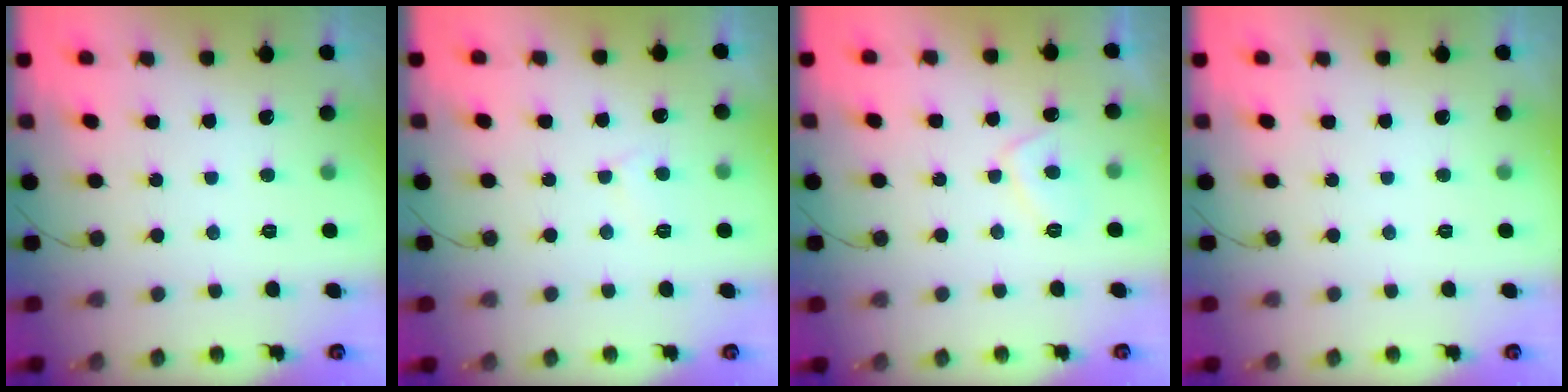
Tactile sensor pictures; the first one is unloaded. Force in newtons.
{"total": 3.6, "press": 3.6, "slide": 0.3}
{"total": 4.4, "press": 4.2, "slide": 1.1}
{"total": 0.0}